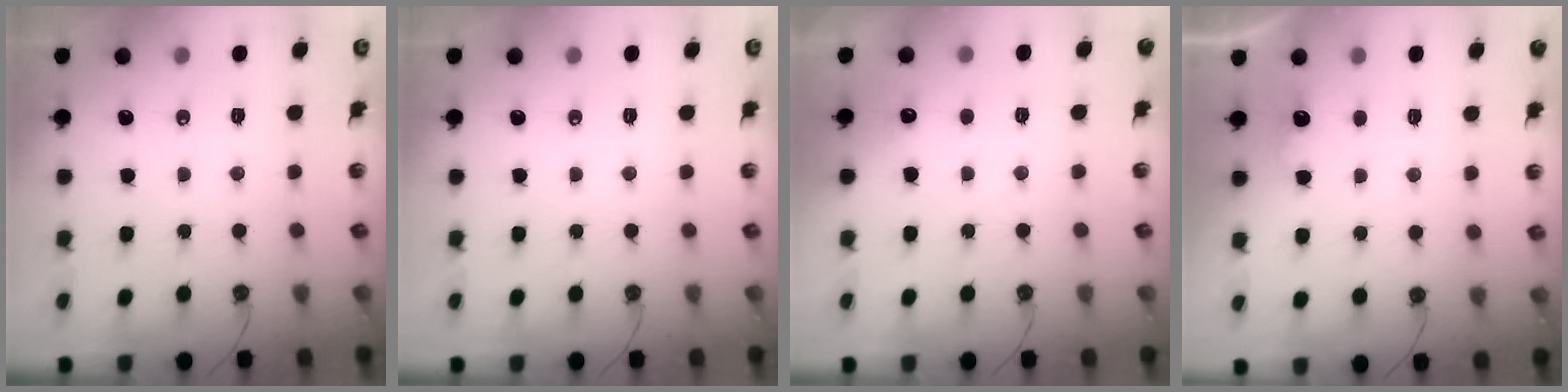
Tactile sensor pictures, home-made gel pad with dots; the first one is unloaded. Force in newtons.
{"total": 0.0}
{"total": 1.5, "press": 1.2, "slide": 0.9}
{"total": 2.6, "press": 2.4, "slide": 0.8}